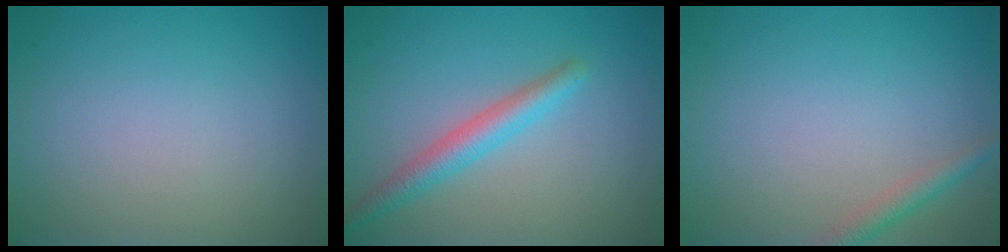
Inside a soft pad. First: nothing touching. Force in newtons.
{"total": 3.0, "press": 3.0, "slide": 0.0}
{"total": 1.8, "press": 1.8, "slide": 0.1}